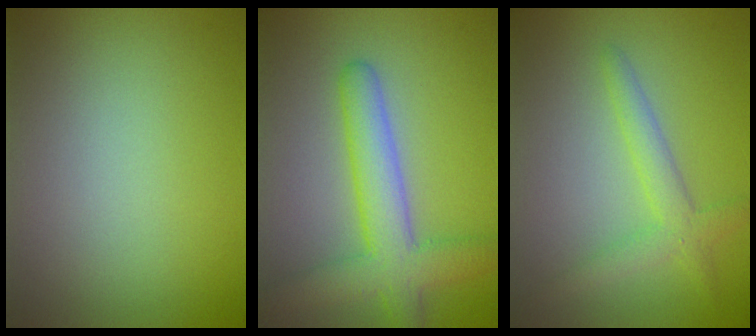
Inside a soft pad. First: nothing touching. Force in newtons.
{"total": 5.7, "press": 5.7, "slide": 0.2}
{"total": 2.7, "press": 2.7, "slide": 0.0}